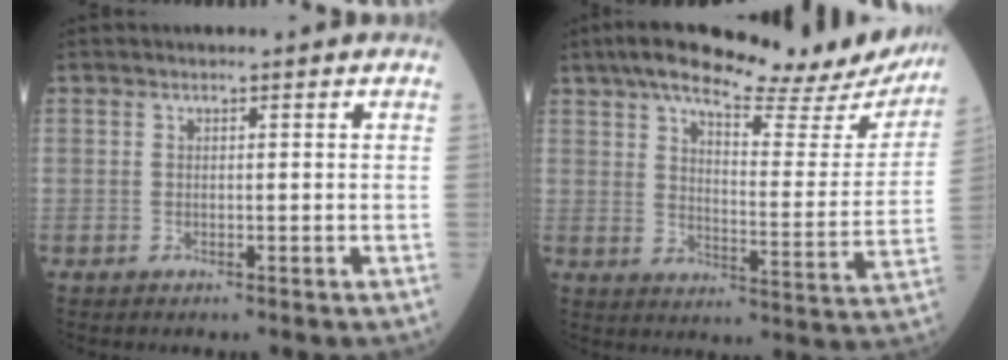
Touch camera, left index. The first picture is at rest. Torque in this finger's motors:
{"motor_torque": [1.05, -1.09, 0.45, 0.16]}